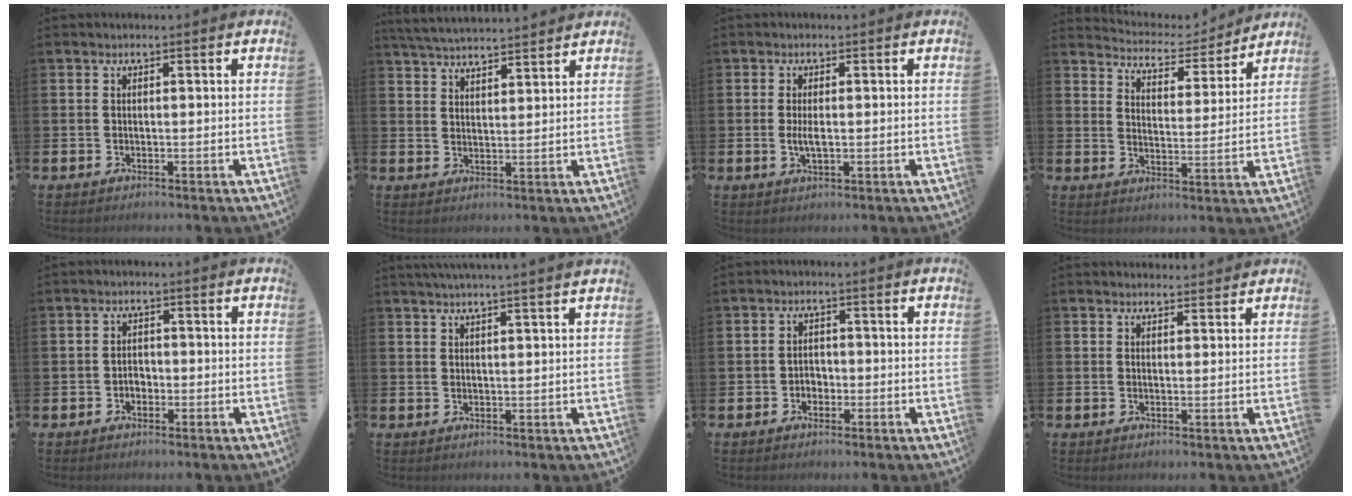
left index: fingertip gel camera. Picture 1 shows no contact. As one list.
[{"total": 4.5, "force": [4.5, 0.1, 0.4], "torque": [-0.026, -0.022, 0.082]}, {"total": 2.3, "force": [0.0, 0.9, 2.1], "torque": [-0.036, 0.000, -0.003]}, {"total": 4.8, "force": [4.7, 1.3, 0.3], "torque": [-0.025, -0.041, 0.075]}, {"total": 1.5, "force": [-0.6, 1.2, 0.6], "torque": [-0.009, 0.002, -0.015]}, {"total": 2.5, "force": [2.4, -0.8, 0.2], "torque": [-0.011, -0.010, 0.045]}, {"total": 1.8, "force": [-0.8, 1.6, 0.6], "torque": [-0.009, 0.001, -0.019]}, {"total": 1.9, "force": [1.8, 0.4, -0.1], "torque": [0.010, -0.010, 0.031]}]